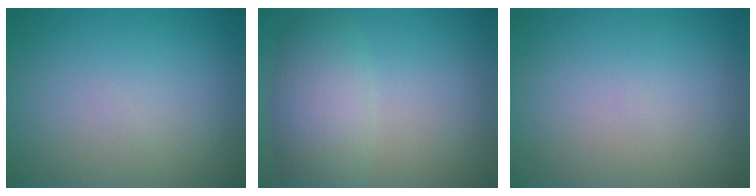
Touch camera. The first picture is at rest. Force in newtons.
{"total": 4.7, "press": 4.7, "slide": 0.1}
{"total": 0.0}